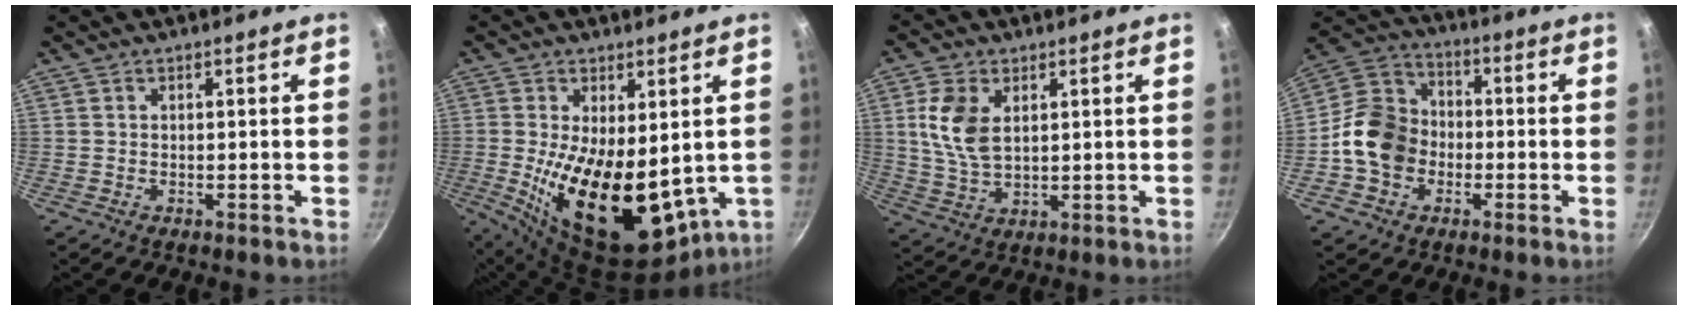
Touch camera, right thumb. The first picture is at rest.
{"total": 21.0, "force": [-0.8, 10.9, 17.9], "torque": [-0.284, -0.034, 0.012]}
{"total": 8.8, "force": [2.5, 5.4, 6.5], "torque": [-0.126, -0.015, 0.050]}
{"total": 12.9, "force": [-2.7, 10.6, 6.9], "torque": [-0.096, 0.034, -0.070]}